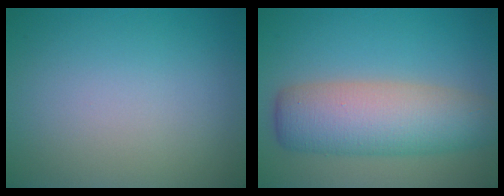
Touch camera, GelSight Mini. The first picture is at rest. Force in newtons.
{"total": 7.6, "press": 7.6, "slide": 0.3}